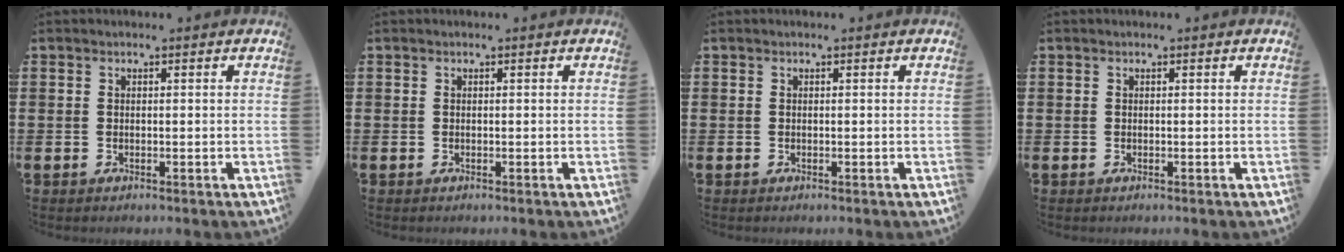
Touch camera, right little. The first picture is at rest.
{"total": 0.0}
{"total": 0.0}
{"total": 0.0}